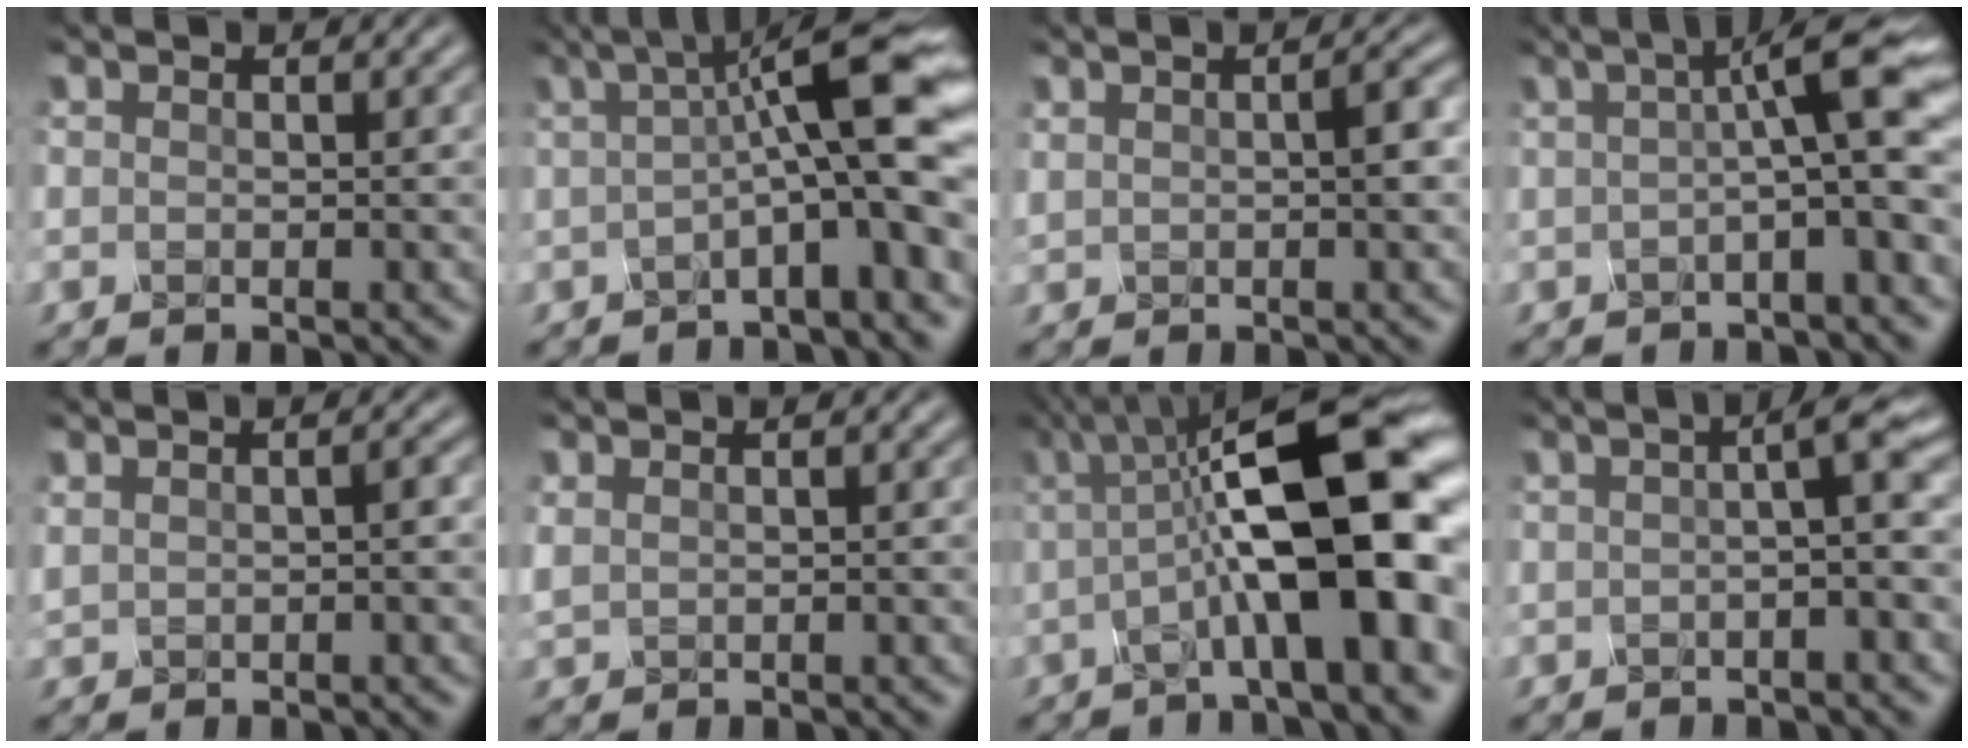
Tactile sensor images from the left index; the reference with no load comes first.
{"total": 10.0, "force": [0.4, 2.0, 9.8], "torque": [-0.127, 0.031, -0.009]}
{"total": 2.2, "force": [0.4, 0.6, 2.1], "torque": [-0.039, 0.008, 0.009]}
{"total": 7.1, "force": [0.7, 1.2, 7.0], "torque": [-0.091, 0.020, 0.000]}
{"total": 1.2, "force": [0.4, 0.4, 1.0], "torque": [-0.023, 0.003, 0.011]}
{"total": 0.8, "force": [0.6, 0.4, 0.4], "torque": [-0.016, 0.001, 0.015]}
{"total": 12.4, "force": [-0.1, 3.2, 12.0], "torque": [-0.180, 0.022, -0.009]}
{"total": 3.5, "force": [0.2, 0.6, 3.5], "torque": [-0.044, 0.009, -0.005]}